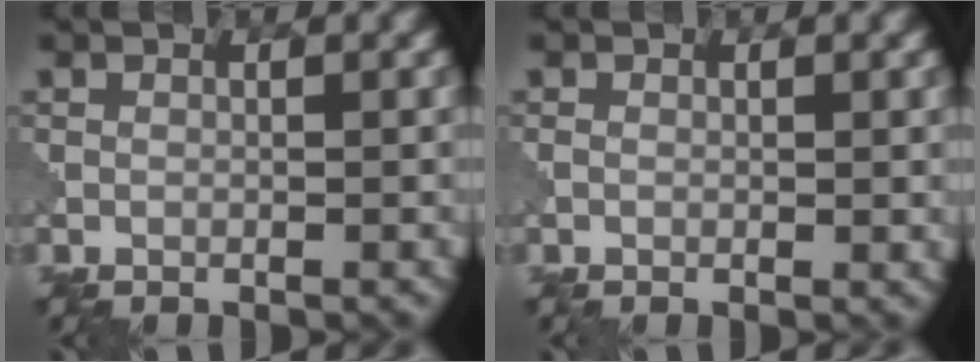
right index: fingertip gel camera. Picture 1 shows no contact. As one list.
[{"total": 0.8, "force": [0.1, 0.3, 0.8], "torque": [-0.014, 0.001, 0.005]}]